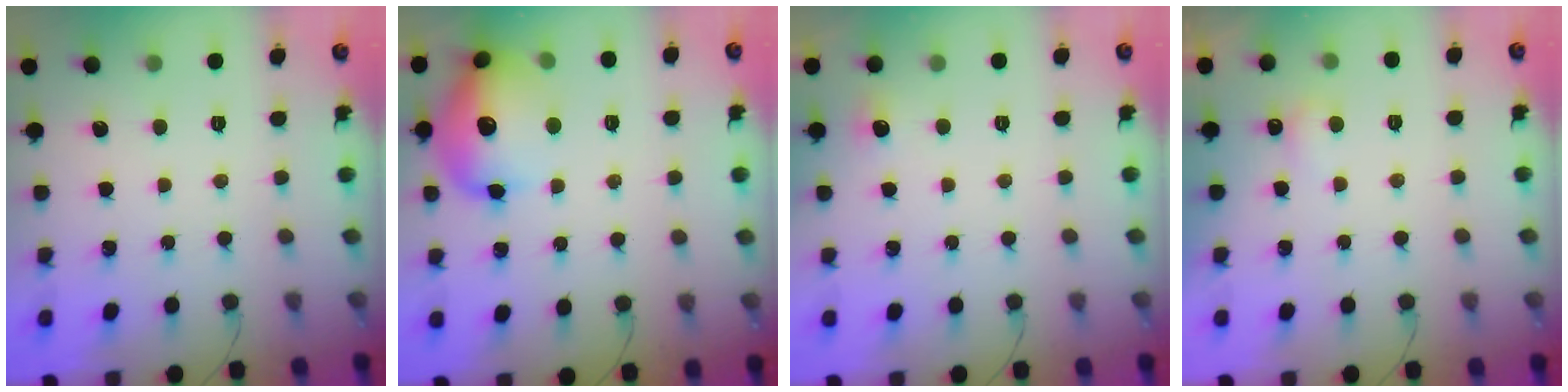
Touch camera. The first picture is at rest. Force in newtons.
{"total": 17.1, "press": 17.1, "slide": 1.3}
{"total": 3.7, "press": 3.3, "slide": 1.5}
{"total": 2.5, "press": 2.4, "slide": 0.5}